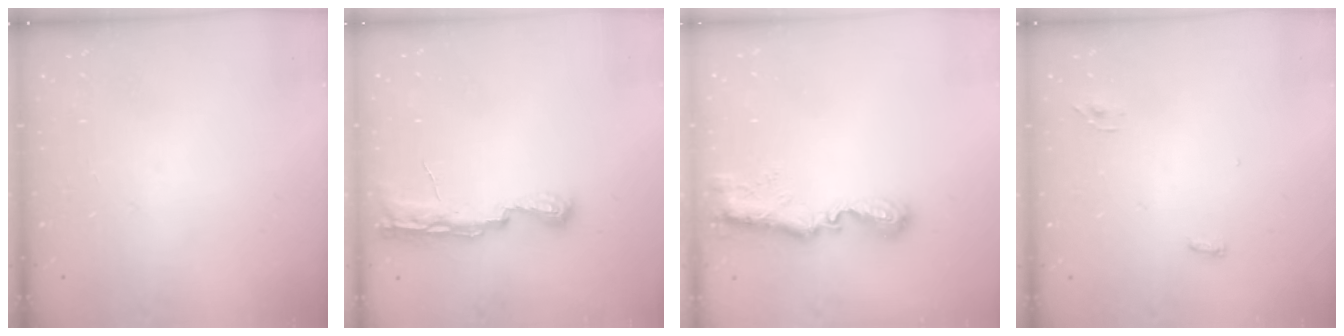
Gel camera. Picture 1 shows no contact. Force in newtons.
{"total": 8.9, "press": 8.5, "slide": 2.3}
{"total": 9.2, "press": 9.2, "slide": 0.4}
{"total": 3.3, "press": 2.9, "slide": 1.7}